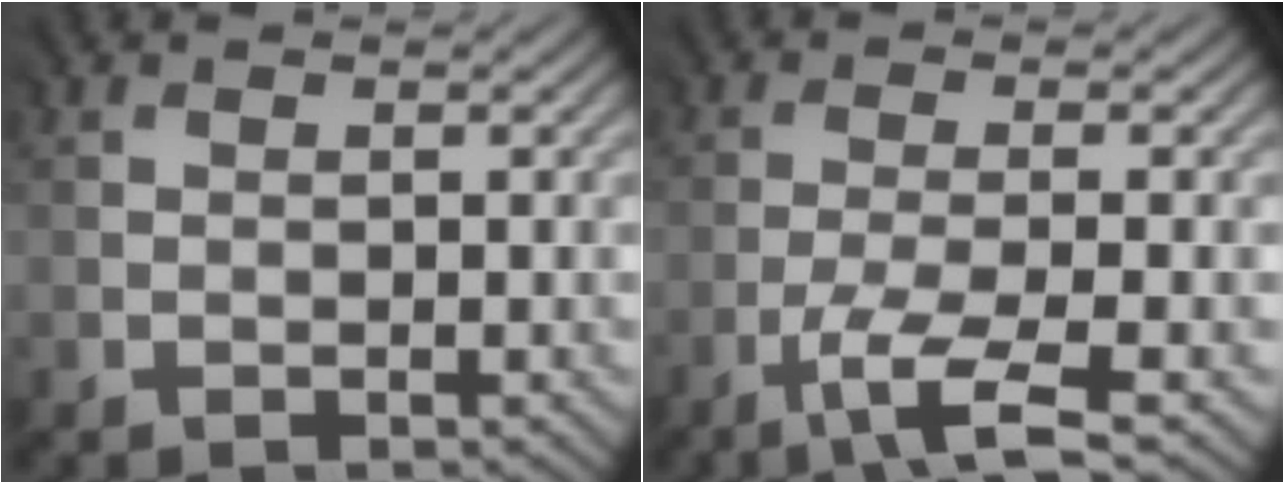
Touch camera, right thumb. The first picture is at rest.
{"total": 5.1, "force": [-3.1, 0.5, 4.0], "torque": [-0.082, -0.005, -0.064]}